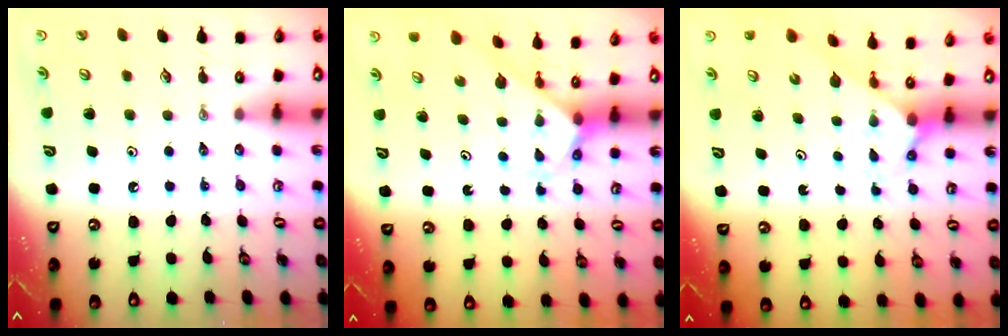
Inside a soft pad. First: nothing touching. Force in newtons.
{"total": 2.6, "press": 2.6, "slide": 0.2}
{"total": 2.3, "press": 2.3, "slide": 0.2}